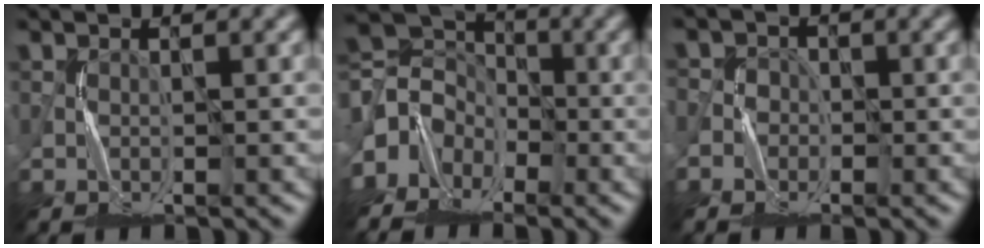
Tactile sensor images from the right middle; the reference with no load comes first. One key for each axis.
{"total": 4.7, "fx": -2.5, "fy": 3.8, "fz": 1.1, "tx": -0.013, "ty": 0.009, "tz": -0.064}
{"total": 2.3, "fx": -0.8, "fy": 2.2, "fz": 0.0, "tx": 0.018, "ty": 0.015, "tz": -0.040}